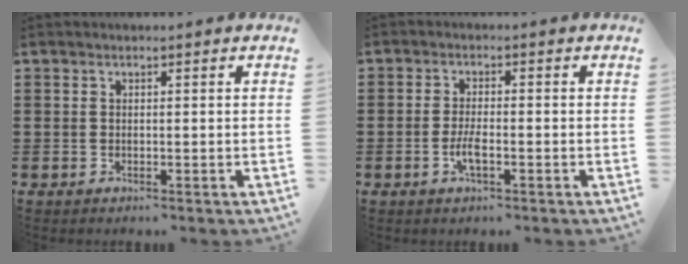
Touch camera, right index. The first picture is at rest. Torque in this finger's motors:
{"motor_torque": [2.14, 0.00, 0.15, 0.03]}